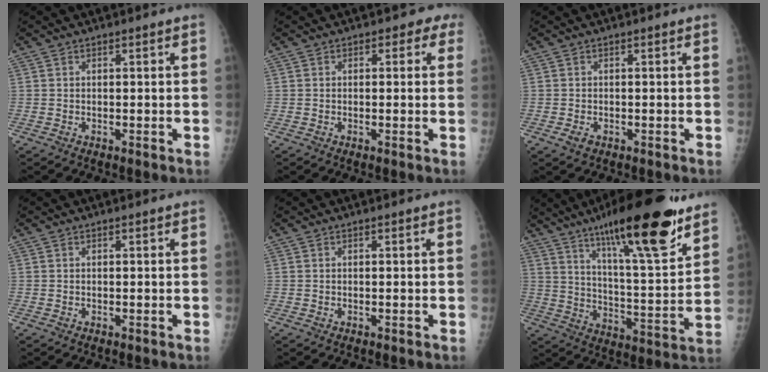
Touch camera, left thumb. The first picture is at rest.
{"total": 2.1, "force": [1.0, 1.6, 1.1], "torque": [0.013, 0.001, 0.003]}
{"total": 1.6, "force": [-0.1, 0.9, 1.2], "torque": [-0.020, 0.005, 0.002]}
{"total": 0.0}
{"total": 0.0}
{"total": 24.8, "force": [16.3, 4.6, 18.1], "torque": [-0.264, -0.066, 0.263]}